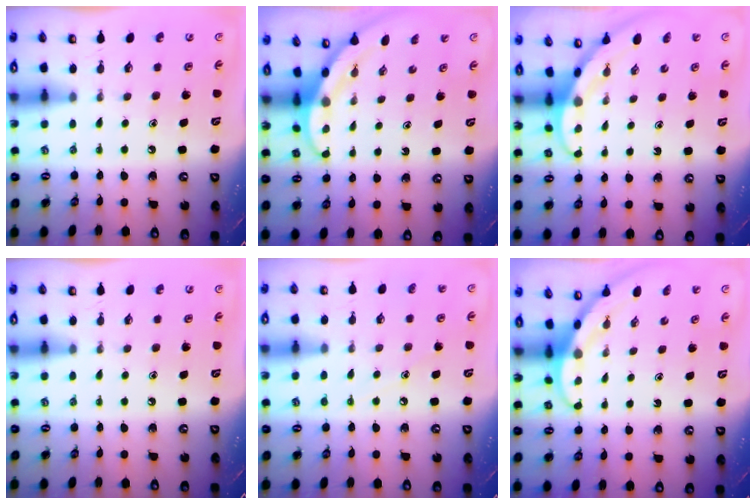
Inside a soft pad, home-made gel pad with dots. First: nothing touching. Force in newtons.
{"total": 3.5, "press": 3.5, "slide": 0.2}
{"total": 2.7, "press": 2.7, "slide": 0.0}
{"total": 0.0}
{"total": 5.8, "press": 5.7, "slide": 0.7}
{"total": 3.0, "press": 3.0, "slide": 0.1}